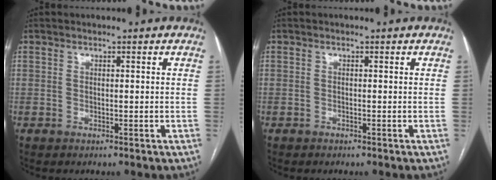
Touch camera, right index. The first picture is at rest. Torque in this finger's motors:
{"motor_torque": [0.10, -0.07, 0.02, 0.00]}